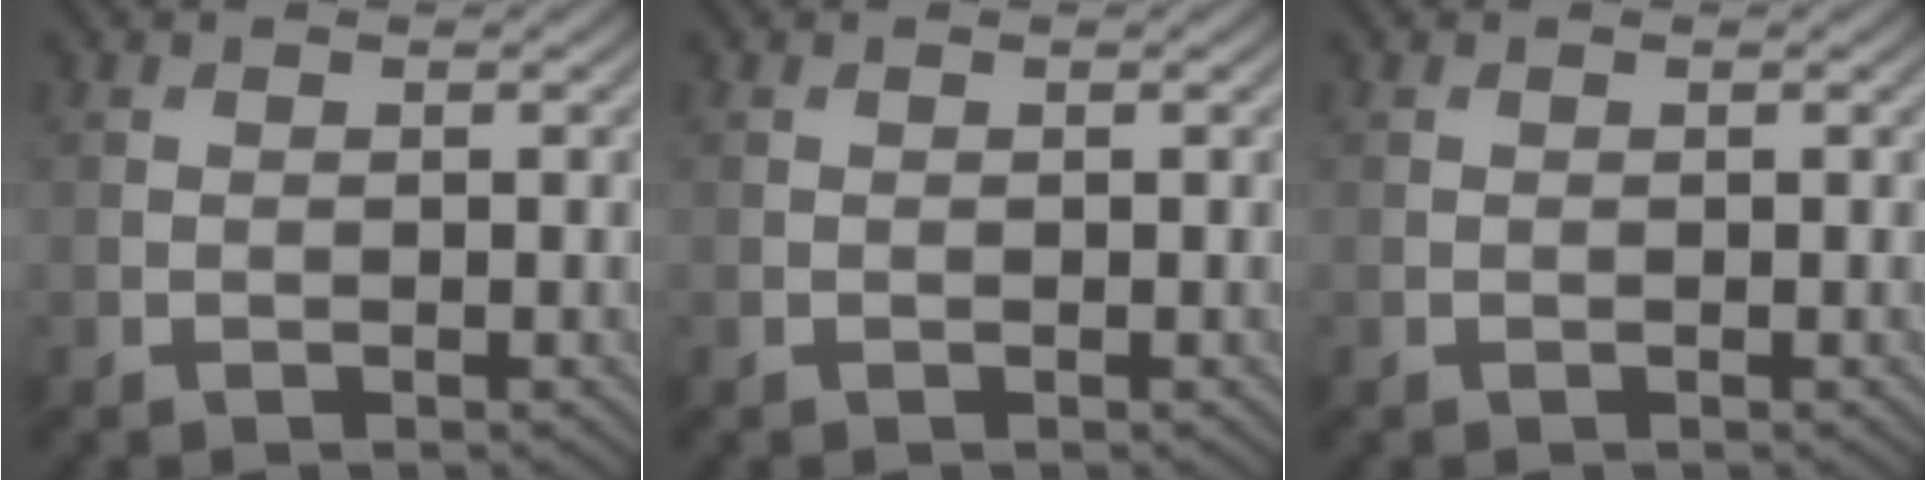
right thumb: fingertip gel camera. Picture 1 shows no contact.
{"total": 0.0}
{"total": 0.0}